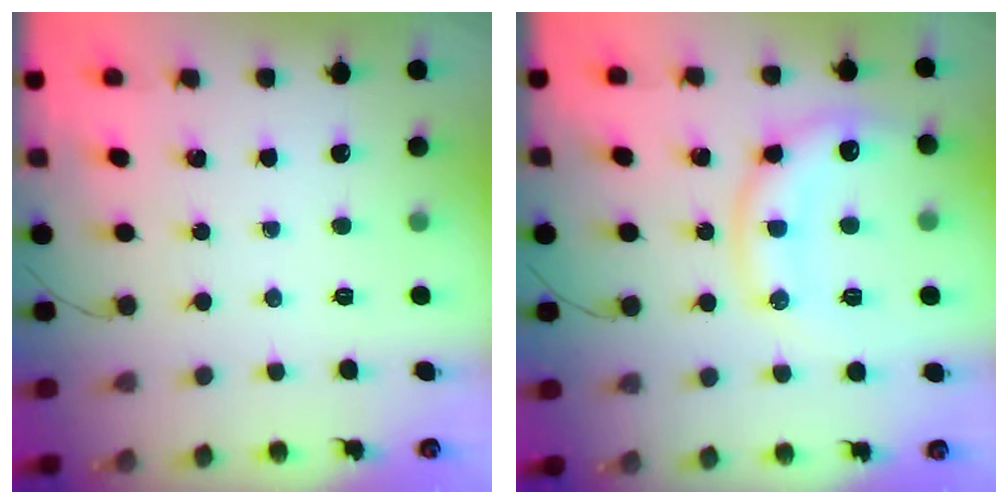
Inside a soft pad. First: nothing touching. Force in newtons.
{"total": 15.2, "press": 15.1, "slide": 1.5}